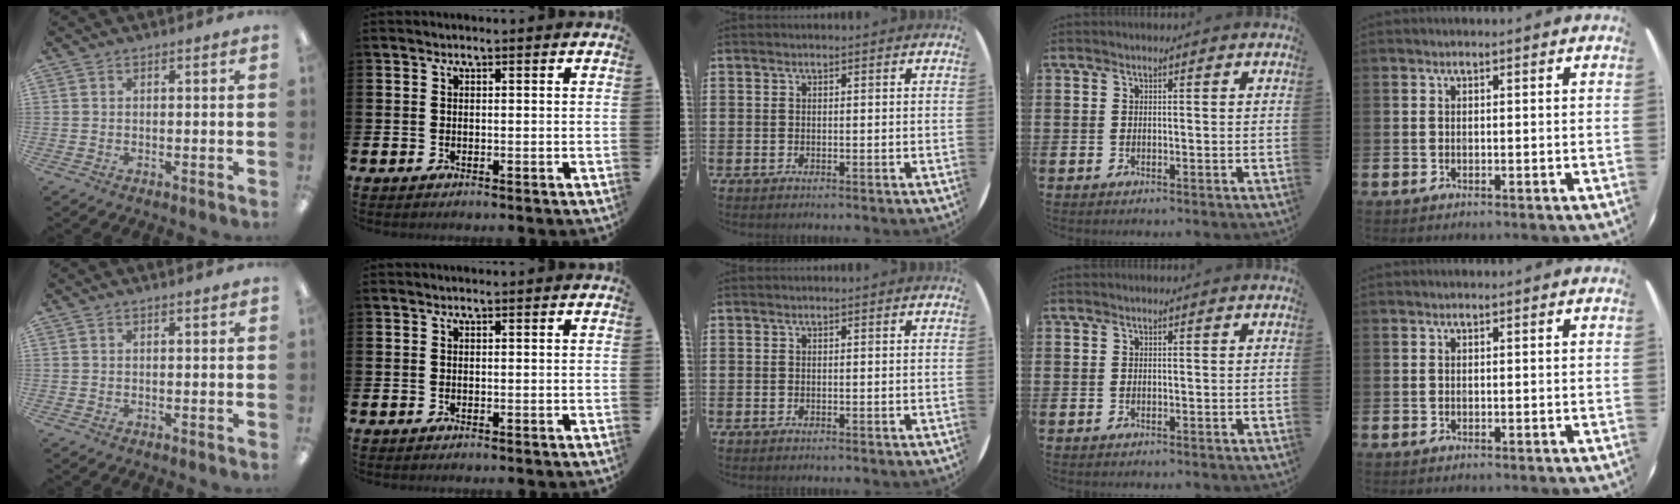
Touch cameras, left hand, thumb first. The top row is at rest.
{"thumb": {"total": 0.6, "force": [0.5, 0.0, 0.4], "torque": [-0.009, 0.001, 0.008]}}